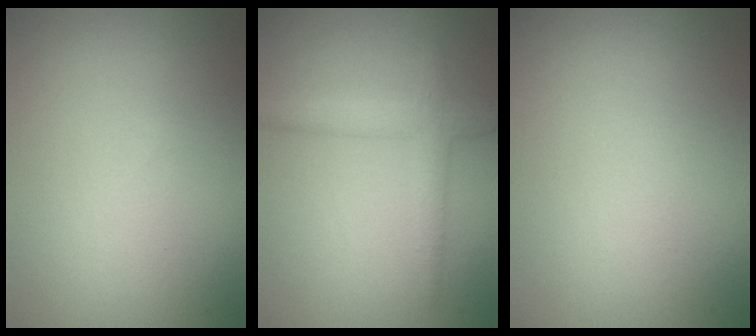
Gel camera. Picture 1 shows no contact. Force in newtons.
{"total": 2.0, "press": 2.0, "slide": 0.1}
{"total": 0.0}